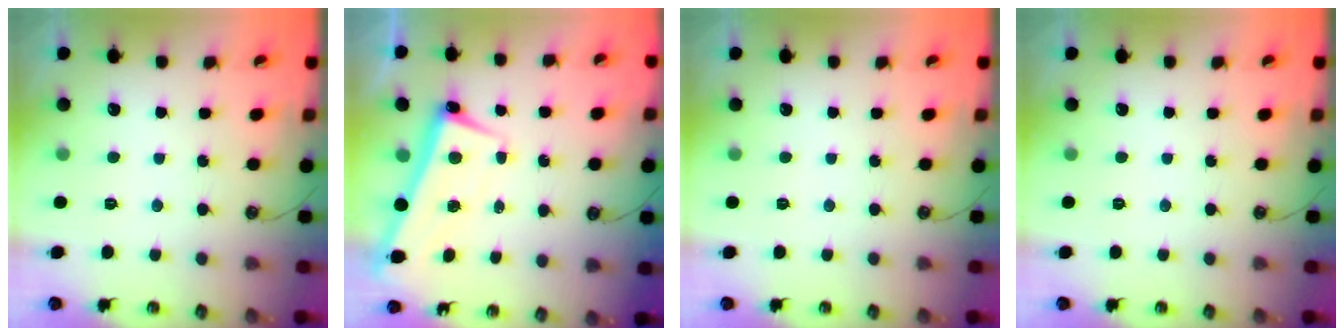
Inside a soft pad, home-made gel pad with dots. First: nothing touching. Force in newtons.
{"total": 2.7, "press": 2.6, "slide": 0.6}
{"total": 0.0}
{"total": 0.0}